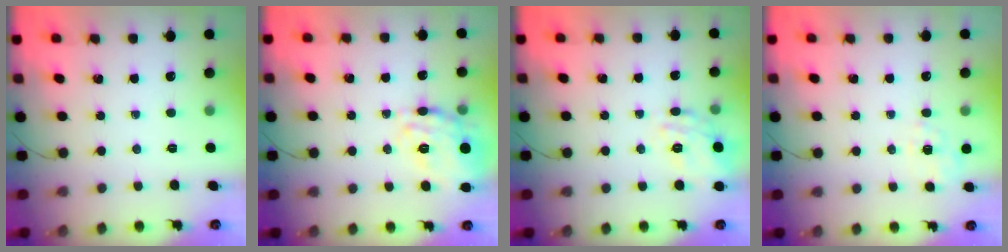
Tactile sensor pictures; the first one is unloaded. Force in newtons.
{"total": 18.7, "press": 18.6, "slide": 1.5}
{"total": 13.5, "press": 13.5, "slide": 0.5}
{"total": 2.5, "press": 1.8, "slide": 1.7}